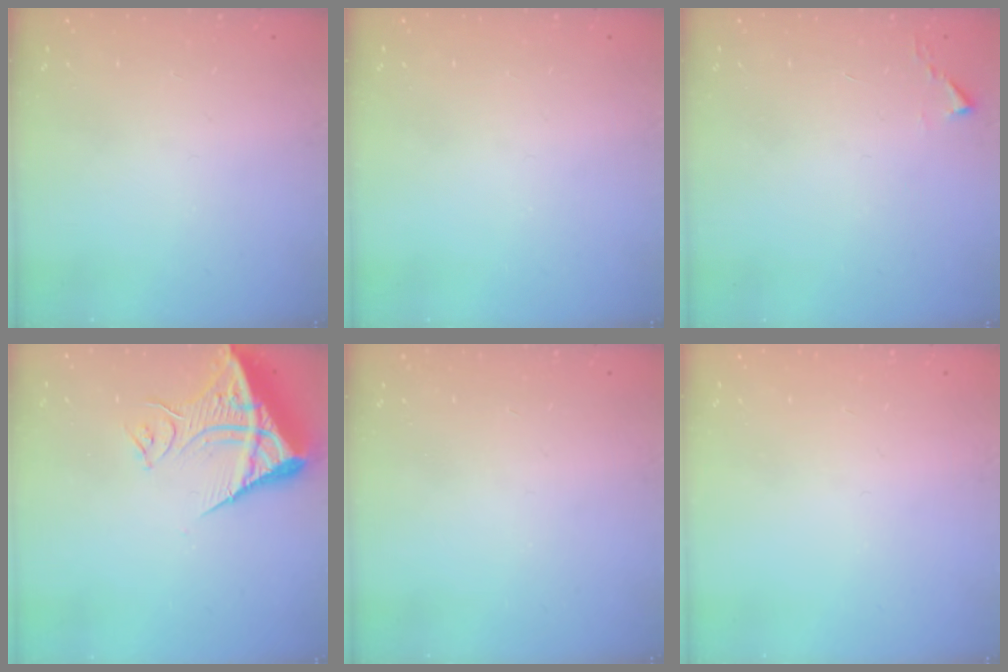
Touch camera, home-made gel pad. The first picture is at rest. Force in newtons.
{"total": 0.0}
{"total": 2.4, "press": 2.4, "slide": 0.3}
{"total": 13.0, "press": 12.9, "slide": 1.8}
{"total": 0.0}
{"total": 0.0}